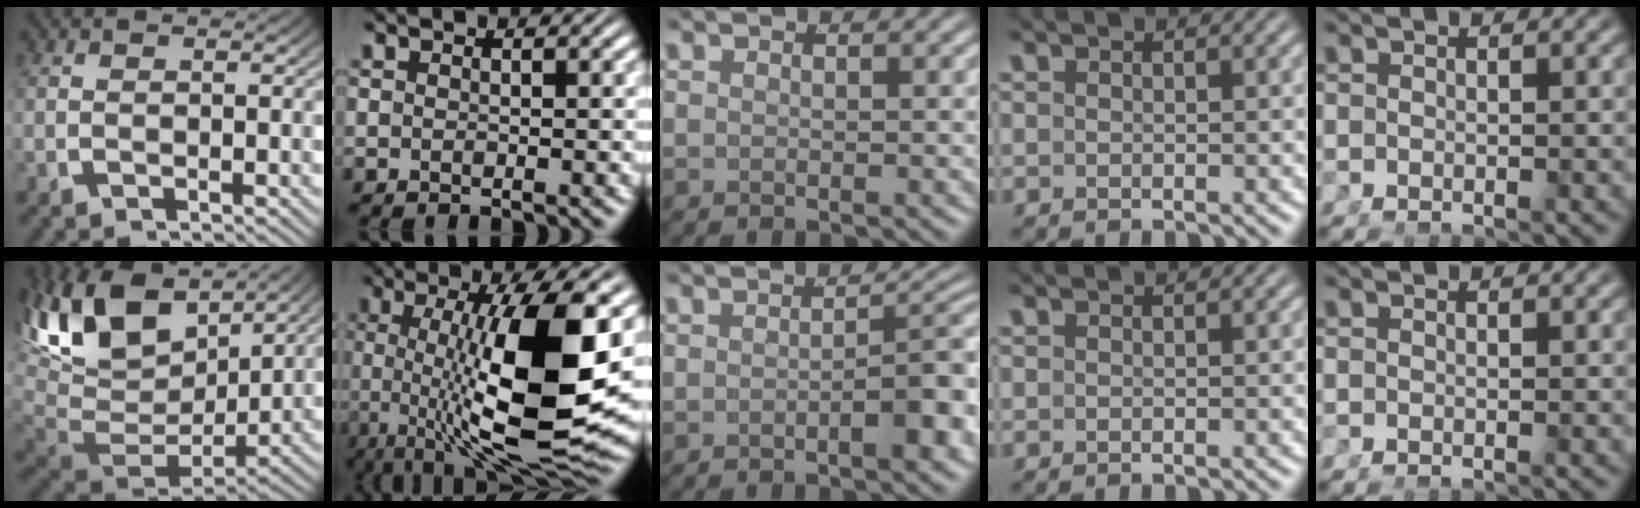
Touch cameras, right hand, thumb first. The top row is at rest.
{"thumb": {"total": 13.8, "force": [3.2, 8.9, 10.0], "torque": [-0.239, -0.037, 0.068]}, "index": {"total": 13.9, "force": [0.2, 3.4, 13.4], "torque": [-0.230, -0.020, 0.017]}, "middle": {"total": 4.2, "force": [-1.6, 1.1, 3.7], "torque": [-0.036, 0.005, -0.027]}}